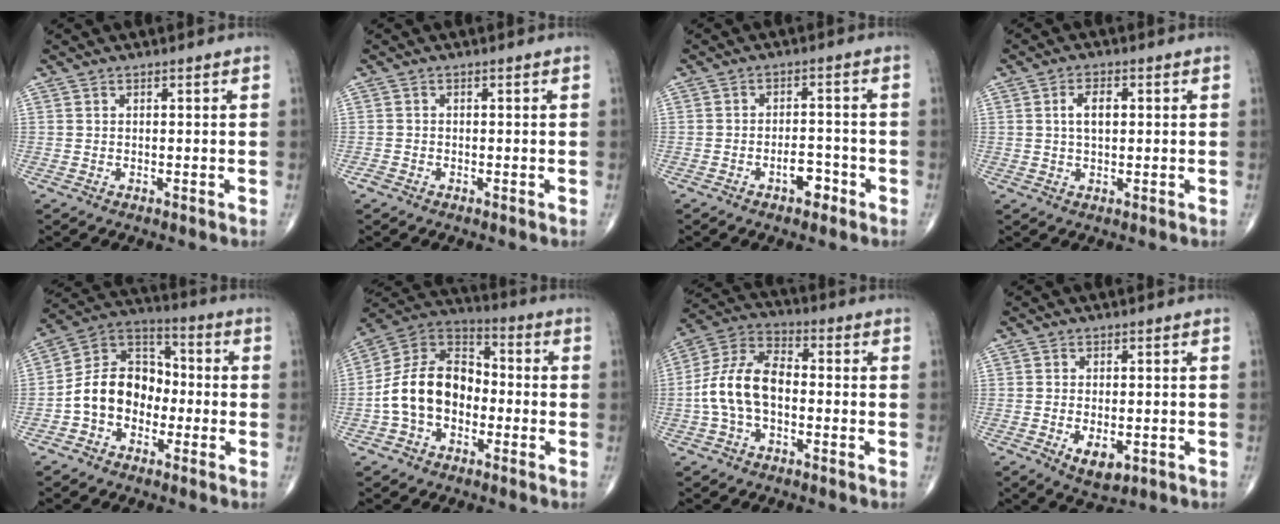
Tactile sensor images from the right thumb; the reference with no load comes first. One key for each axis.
{"total": 1.1, "fx": -0.8, "fy": 0.7, "fz": 0.2, "tx": -0.005, "ty": 0.002, "tz": -0.018}
{"total": 4.2, "fx": -2.4, "fy": 2.2, "fz": 2.7, "tx": -0.027, "ty": 0.022, "tz": -0.037}
{"total": 4.2, "fx": 0.8, "fy": 2.1, "fz": 3.5, "tx": -0.063, "ty": -0.001, "tz": 0.012}
{"total": 12.8, "fx": -2.7, "fy": 9.8, "fz": 7.7, "tx": -0.105, "ty": 0.047, "tz": -0.063}
{"total": 15.1, "fx": -2.9, "fy": 10.8, "fz": 10.2, "tx": -0.165, "ty": 0.046, "tz": -0.063}
{"total": 12.3, "fx": -1.6, "fy": 7.5, "fz": 9.6, "tx": -0.189, "ty": 0.040, "tz": -0.038}
{"total": 5.3, "fx": -1.5, "fy": 2.8, "fz": 4.2, "tx": -0.065, "ty": -0.008, "tz": -0.015}